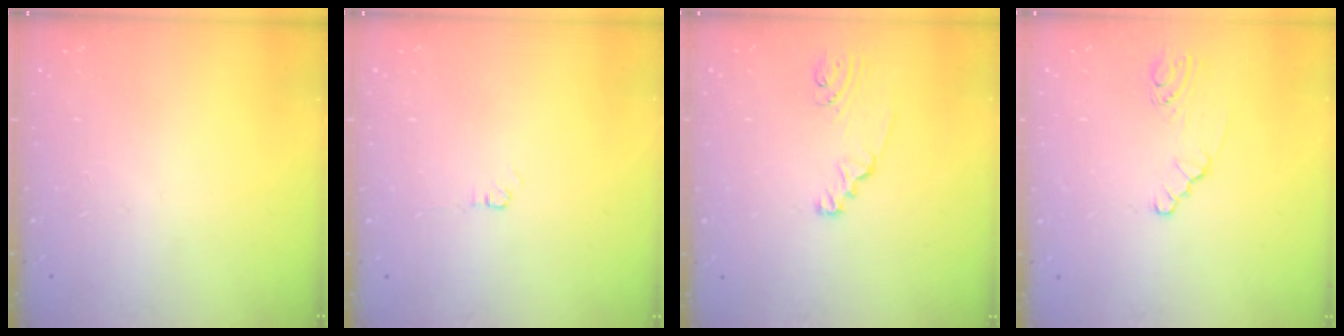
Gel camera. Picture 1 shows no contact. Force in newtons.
{"total": 2.3, "press": 2.3, "slide": 0.3}
{"total": 2.3, "press": 2.3, "slide": 0.1}
{"total": 2.2, "press": 2.2, "slide": 0.3}